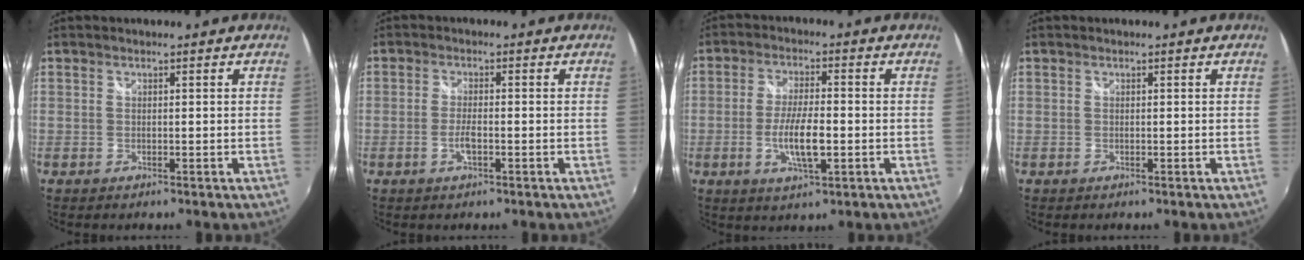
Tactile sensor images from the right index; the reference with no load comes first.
{"total": 2.8, "force": [-1.1, 0.7, 2.4], "torque": [-0.055, -0.002, -0.023]}
{"total": 7.9, "force": [-2.1, 2.1, 7.4], "torque": [-0.145, -0.006, -0.037]}
{"total": 0.0}